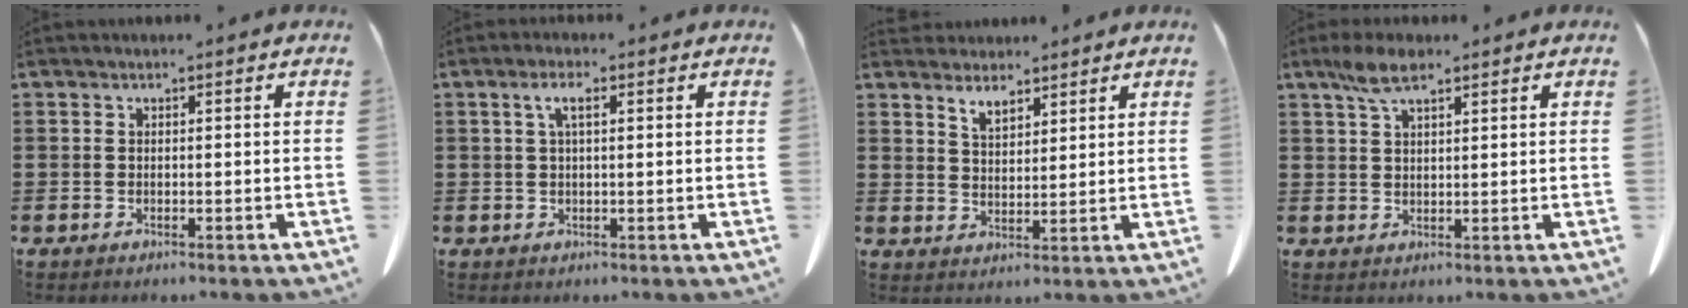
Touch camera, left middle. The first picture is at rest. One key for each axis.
{"total": 3.0, "fx": 1.0, "fy": 0.8, "fz": 2.7, "tx": -0.057, "ty": 0.007, "tz": 0.016}
{"total": 3.9, "fx": 3.5, "fy": 1.5, "fz": 1.0, "tx": -0.029, "ty": -0.005, "tz": 0.067}
{"total": 4.9, "fx": 3.0, "fy": 1.7, "fz": 3.5, "tx": -0.076, "ty": 0.003, "tz": 0.055}